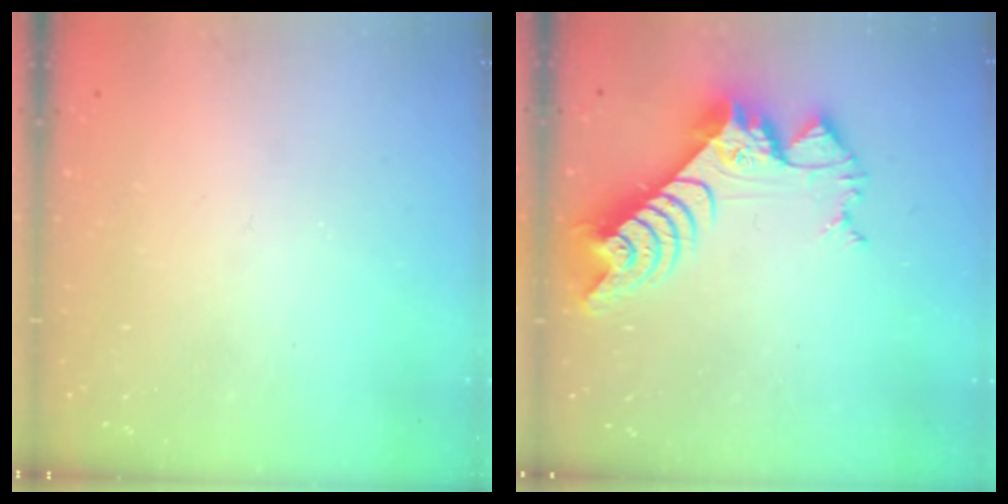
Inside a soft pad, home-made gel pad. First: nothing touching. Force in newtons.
{"total": 10.6, "press": 10.6, "slide": 0.9}